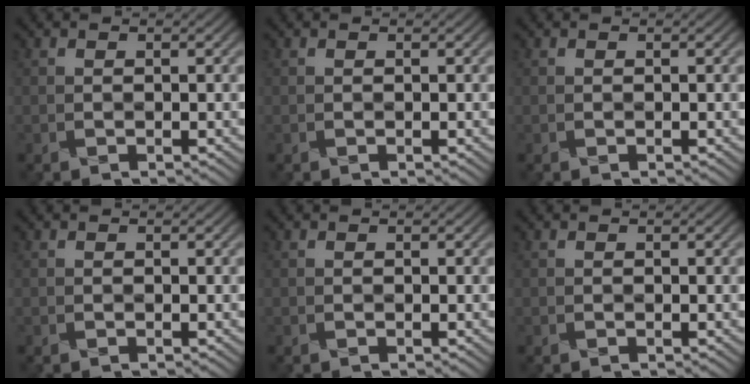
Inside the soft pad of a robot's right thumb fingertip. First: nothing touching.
{"total": 0.0}
{"total": 0.0}
{"total": 0.0}
{"total": 0.0}
{"total": 0.0}